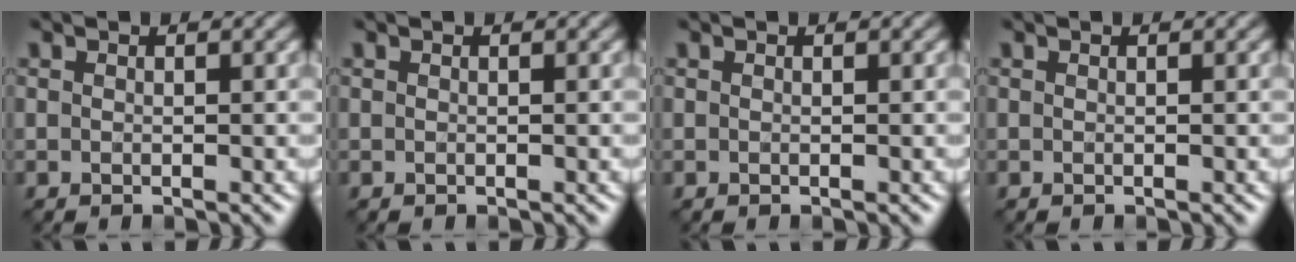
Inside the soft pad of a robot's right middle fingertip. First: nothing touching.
{"total": 0.0}
{"total": 0.0}
{"total": 0.0}